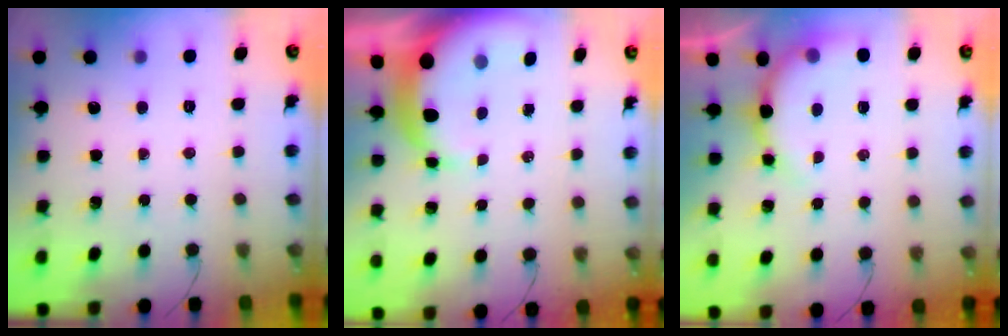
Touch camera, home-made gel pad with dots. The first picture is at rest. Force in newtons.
{"total": 8.5, "press": 8.4, "slide": 1.5}
{"total": 8.7, "press": 8.7, "slide": 0.6}